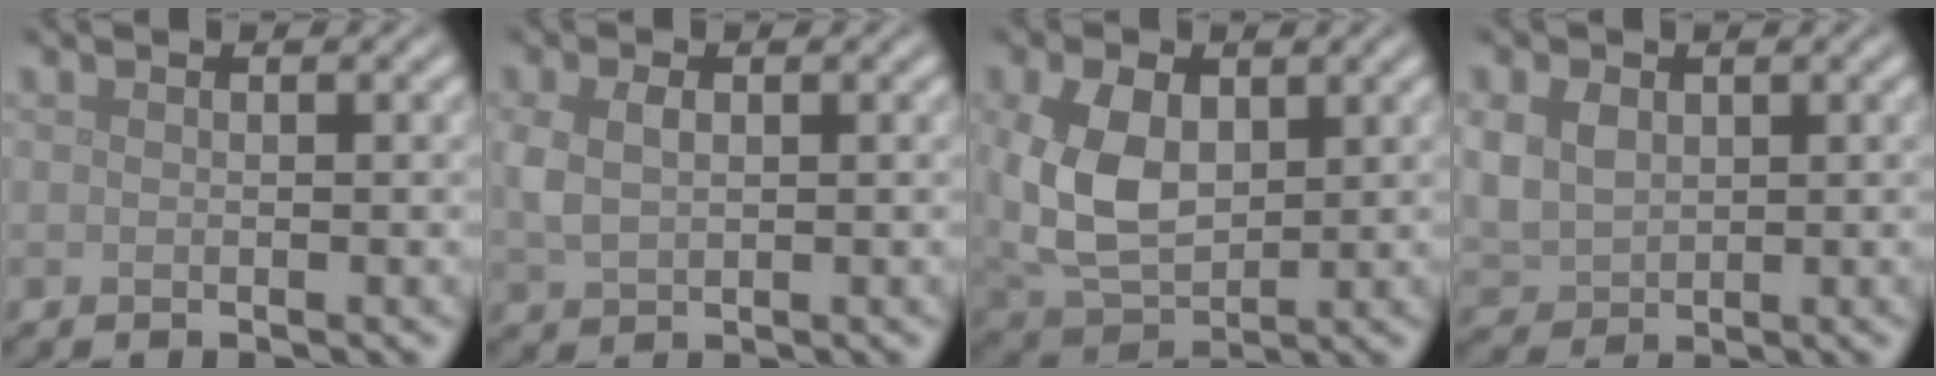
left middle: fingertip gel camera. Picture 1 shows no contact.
{"total": 2.6, "force": [0.4, 1.8, 1.9], "torque": [-0.050, 0.000, 0.012]}
{"total": 7.5, "force": [1.2, 5.0, 5.5], "torque": [-0.134, -0.003, 0.029]}
{"total": 3.7, "force": [0.9, 2.9, 2.1], "torque": [-0.055, 0.001, 0.019]}